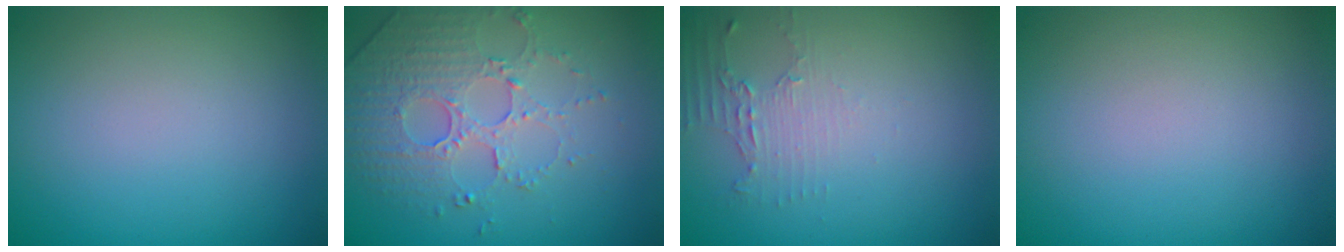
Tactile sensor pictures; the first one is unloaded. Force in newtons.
{"total": 5.1, "press": 3.6, "slide": 3.6}
{"total": 2.2, "press": 1.5, "slide": 1.5}
{"total": 0.0}